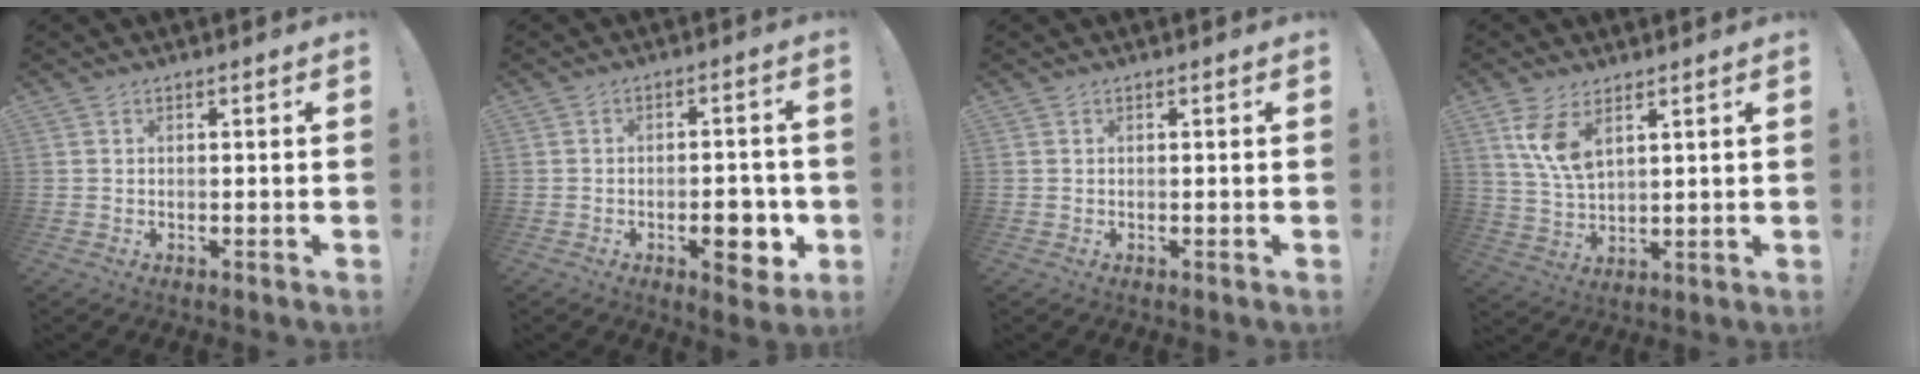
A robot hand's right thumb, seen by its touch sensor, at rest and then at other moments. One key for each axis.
{"total": 6.5, "fx": -2.2, "fy": 2.8, "fz": 5.5, "tx": -0.058, "ty": 0.005, "tz": -0.033}
{"total": 0.0}
{"total": 8.9, "fx": 5.0, "fy": 4.1, "fz": 6.1, "tx": -0.120, "ty": -0.022, "tz": 0.093}